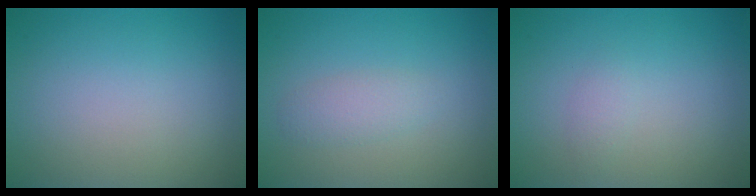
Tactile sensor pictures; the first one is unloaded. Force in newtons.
{"total": 1.6, "press": 1.6, "slide": 0.1}
{"total": 0.9, "press": 0.9, "slide": 0.0}